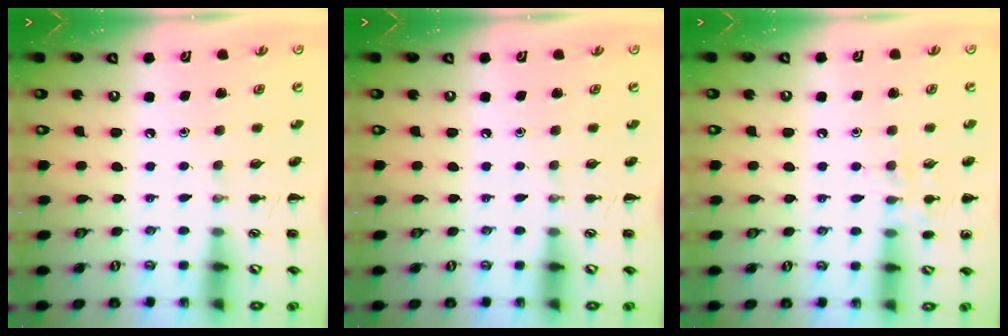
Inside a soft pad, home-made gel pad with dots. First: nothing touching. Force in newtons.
{"total": 0.0}
{"total": 7.9, "press": 7.7, "slide": 1.9}